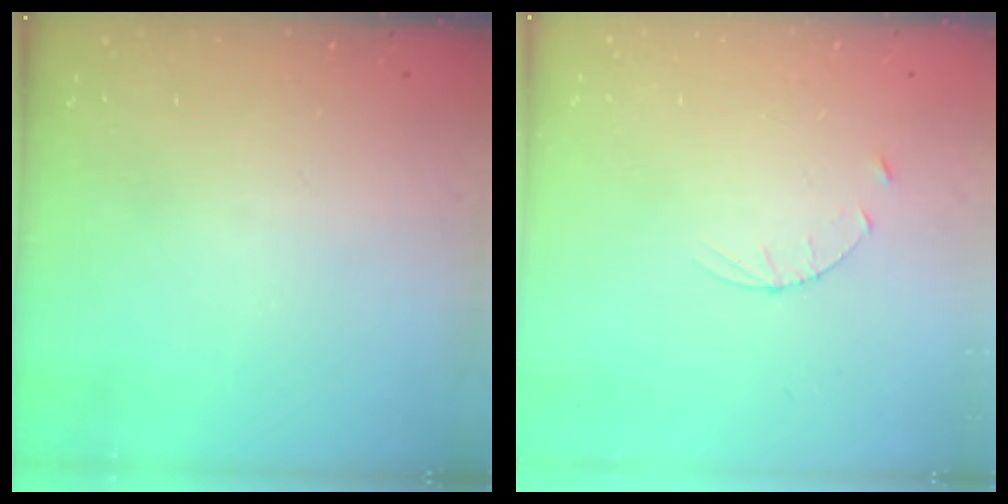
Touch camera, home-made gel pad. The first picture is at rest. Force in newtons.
{"total": 3.1, "press": 3.1, "slide": 0.3}